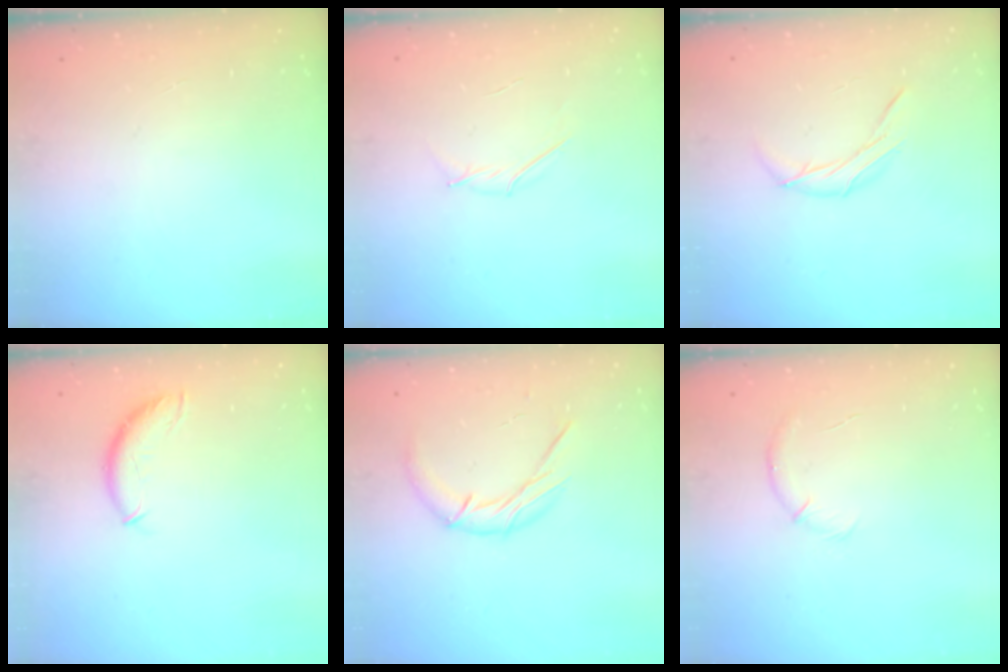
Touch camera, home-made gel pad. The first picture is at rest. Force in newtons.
{"total": 2.9, "press": 2.8, "slide": 0.9}
{"total": 6.3, "press": 6.3, "slide": 0.4}
{"total": 8.2, "press": 8.2, "slide": 0.4}
{"total": 9.8, "press": 9.8, "slide": 0.3}
{"total": 7.3, "press": 7.0, "slide": 2.1}